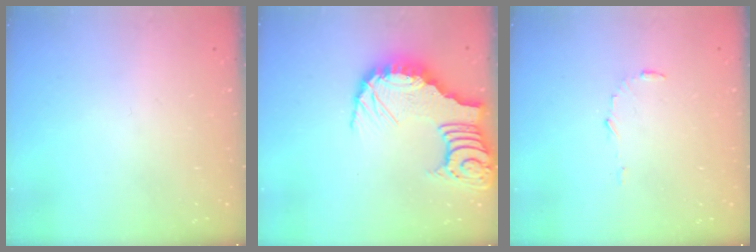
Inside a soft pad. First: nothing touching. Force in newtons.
{"total": 13.4, "press": 13.3, "slide": 1.4}
{"total": 5.2, "press": 5.2, "slide": 0.5}